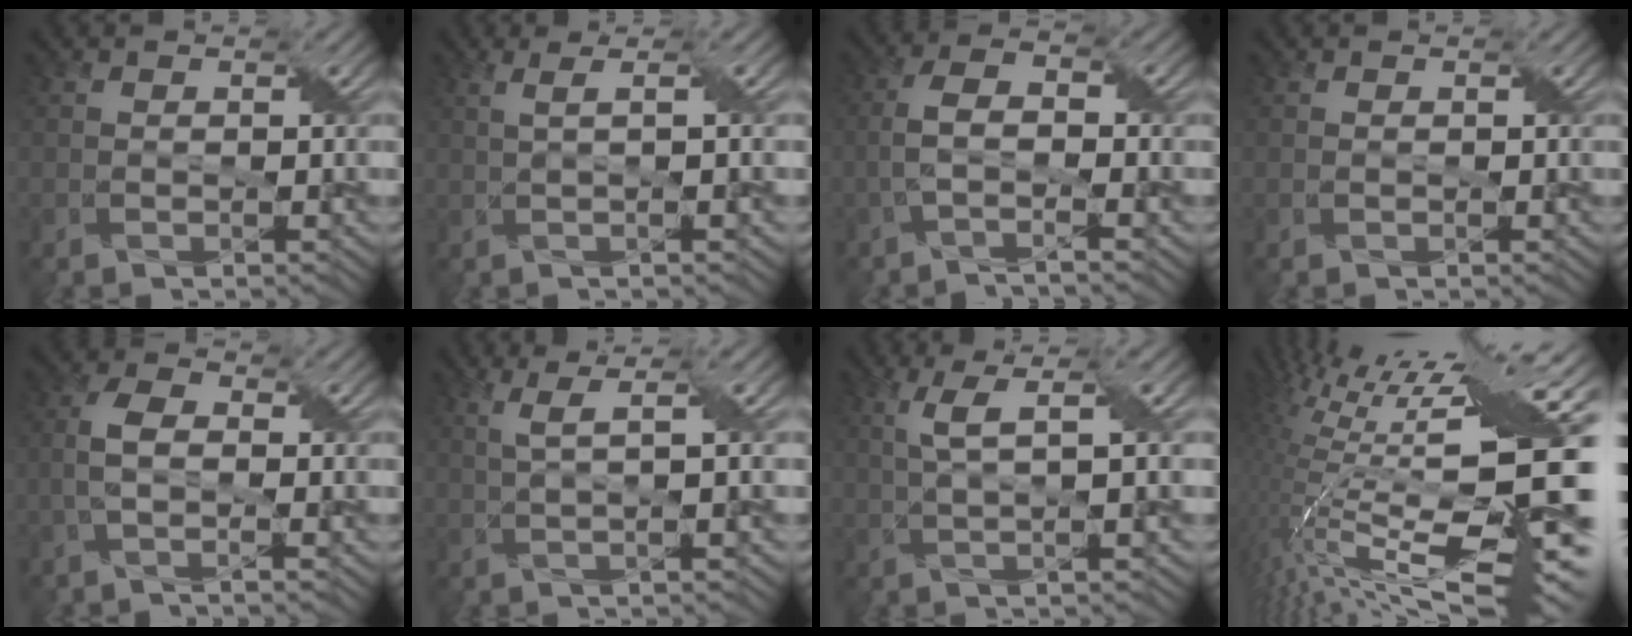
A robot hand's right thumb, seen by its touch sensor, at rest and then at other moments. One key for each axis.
{"total": 3.5, "fx": 0.6, "fy": 0.5, "fz": 3.4, "tx": -0.051, "ty": 0.010, "tz": 0.005}
{"total": 3.8, "fx": -1.4, "fy": 1.1, "fz": 3.4, "tx": -0.074, "ty": 0.007, "tz": -0.033}
{"total": 0.0}
{"total": 3.5, "fx": -0.8, "fy": 1.3, "fz": 3.1, "tx": -0.078, "ty": 0.006, "tz": -0.024}
{"total": 4.7, "fx": 1.5, "fy": 0.6, "fz": 4.4, "tx": -0.079, "ty": 0.013, "tz": 0.031}
{"total": 5.6, "fx": 1.5, "fy": 0.9, "fz": 5.3, "tx": -0.097, "ty": 0.012, "tz": 0.029}
{"total": 16.8, "fx": -0.9, "fy": 4.6, "fz": 16.1, "tx": -0.273, "ty": -0.002, "tz": -0.001}